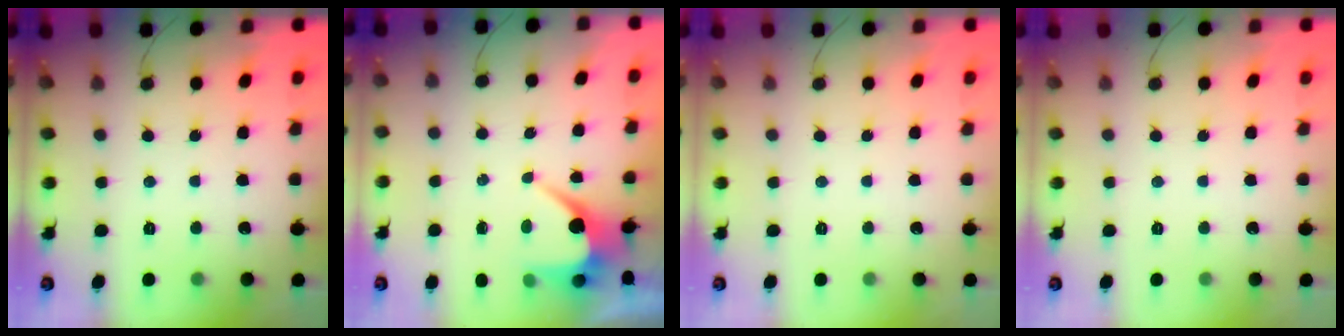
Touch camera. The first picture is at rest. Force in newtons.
{"total": 6.7, "press": 6.7, "slide": 0.2}
{"total": 0.0}
{"total": 0.0}